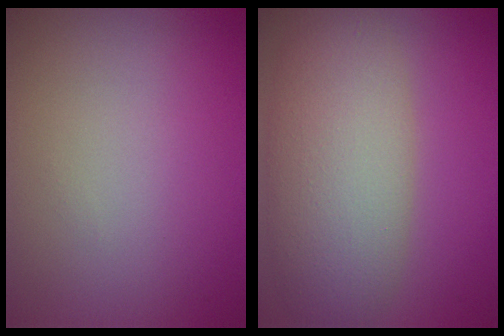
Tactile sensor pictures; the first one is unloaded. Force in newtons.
{"total": 7.2, "press": 7.2, "slide": 0.4}